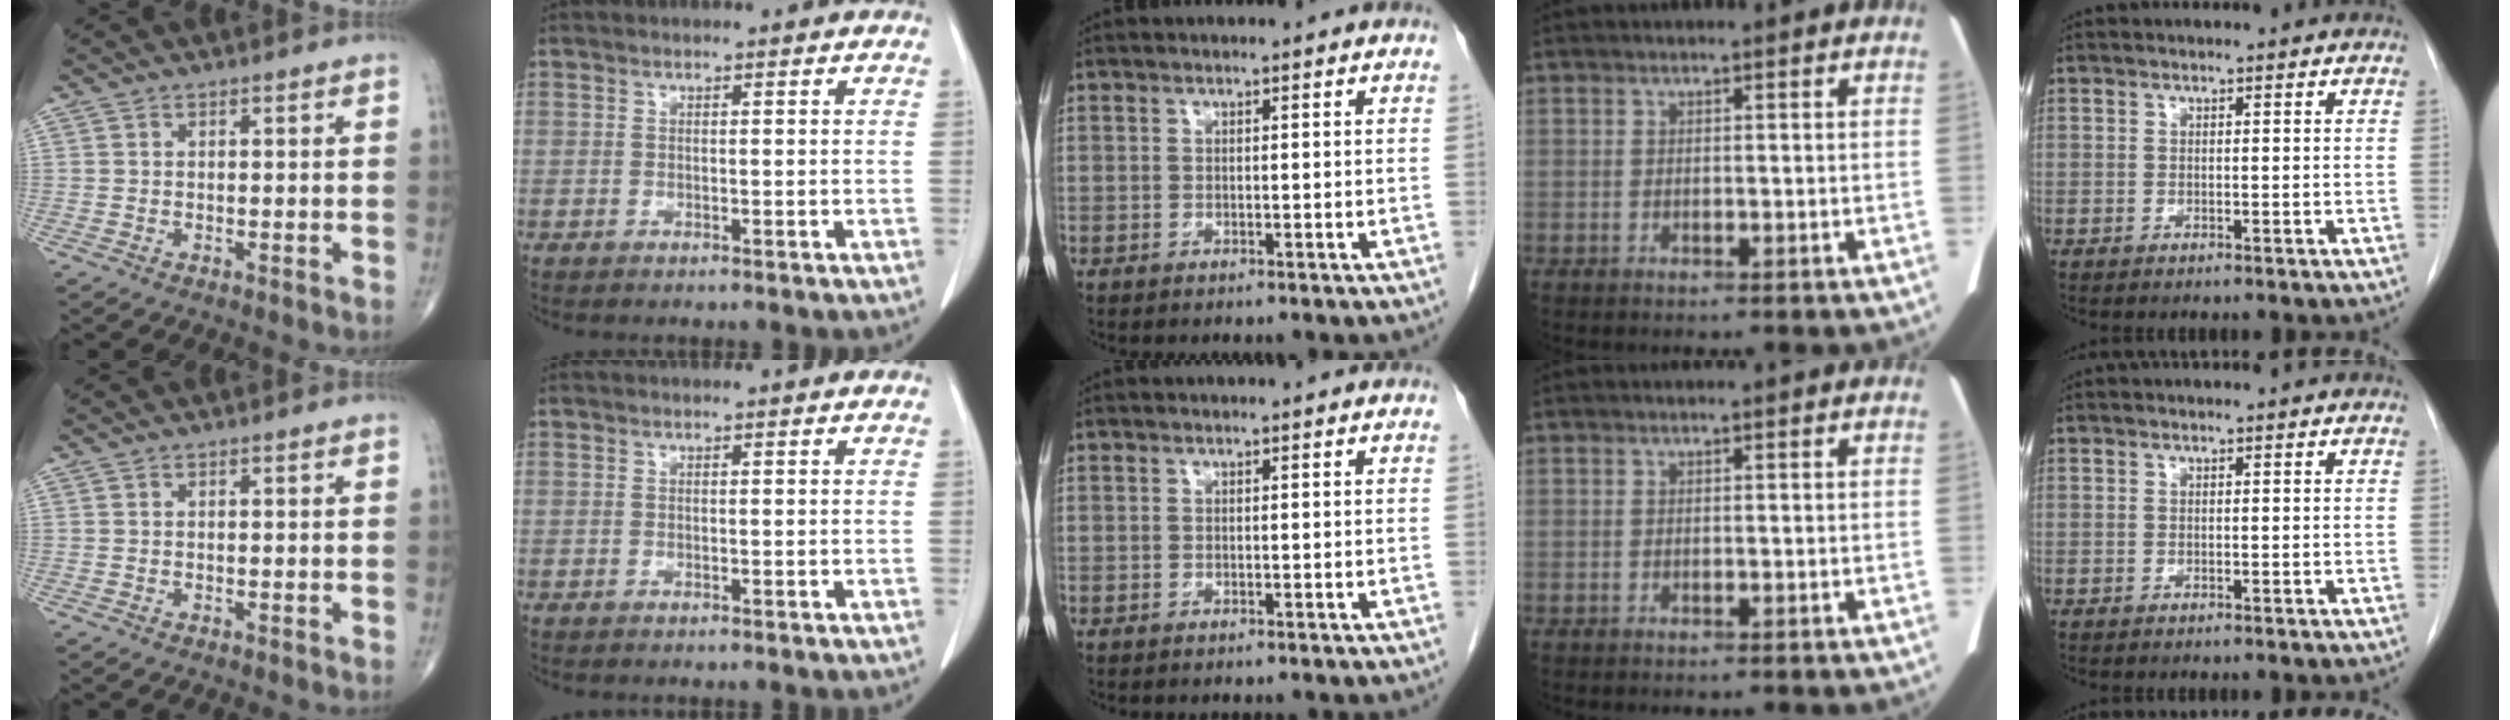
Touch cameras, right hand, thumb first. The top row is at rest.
{}